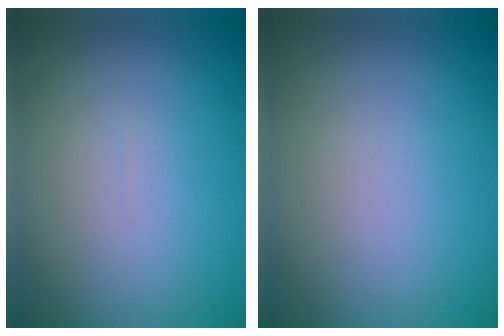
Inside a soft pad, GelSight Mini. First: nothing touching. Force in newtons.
{"total": 0.0}